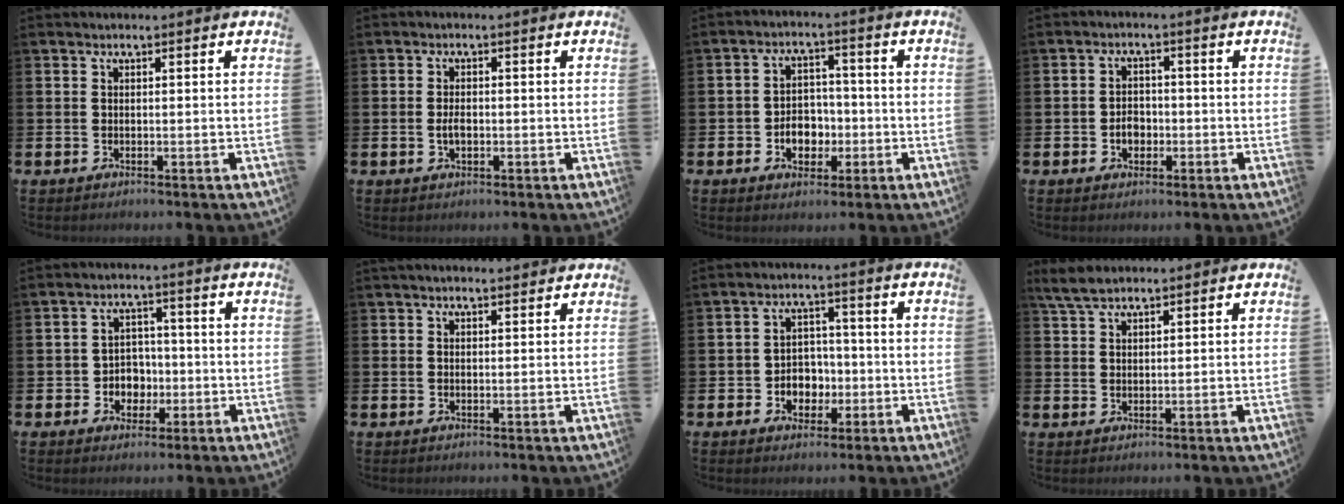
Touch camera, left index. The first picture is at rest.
{"total": 1.9, "force": [-0.3, 1.1, 1.6], "torque": [-0.029, 0.004, -0.008]}
{"total": 4.7, "force": [-1.5, 3.7, 2.5], "torque": [-0.039, 0.002, -0.037]}
{"total": 2.9, "force": [-0.9, 2.2, 1.6], "torque": [-0.025, 0.000, -0.021]}
{"total": 3.8, "force": [-0.8, 3.6, 1.0], "torque": [-0.024, 0.001, -0.024]}
{"total": 1.8, "force": [1.7, 0.3, 0.4], "torque": [-0.009, -0.001, 0.031]}
{"total": 4.1, "force": [-1.1, 3.6, 1.5], "torque": [-0.031, 0.004, -0.030]}
{"total": 4.1, "force": [3.5, 1.2, 1.7], "torque": [-0.041, -0.004, 0.064]}